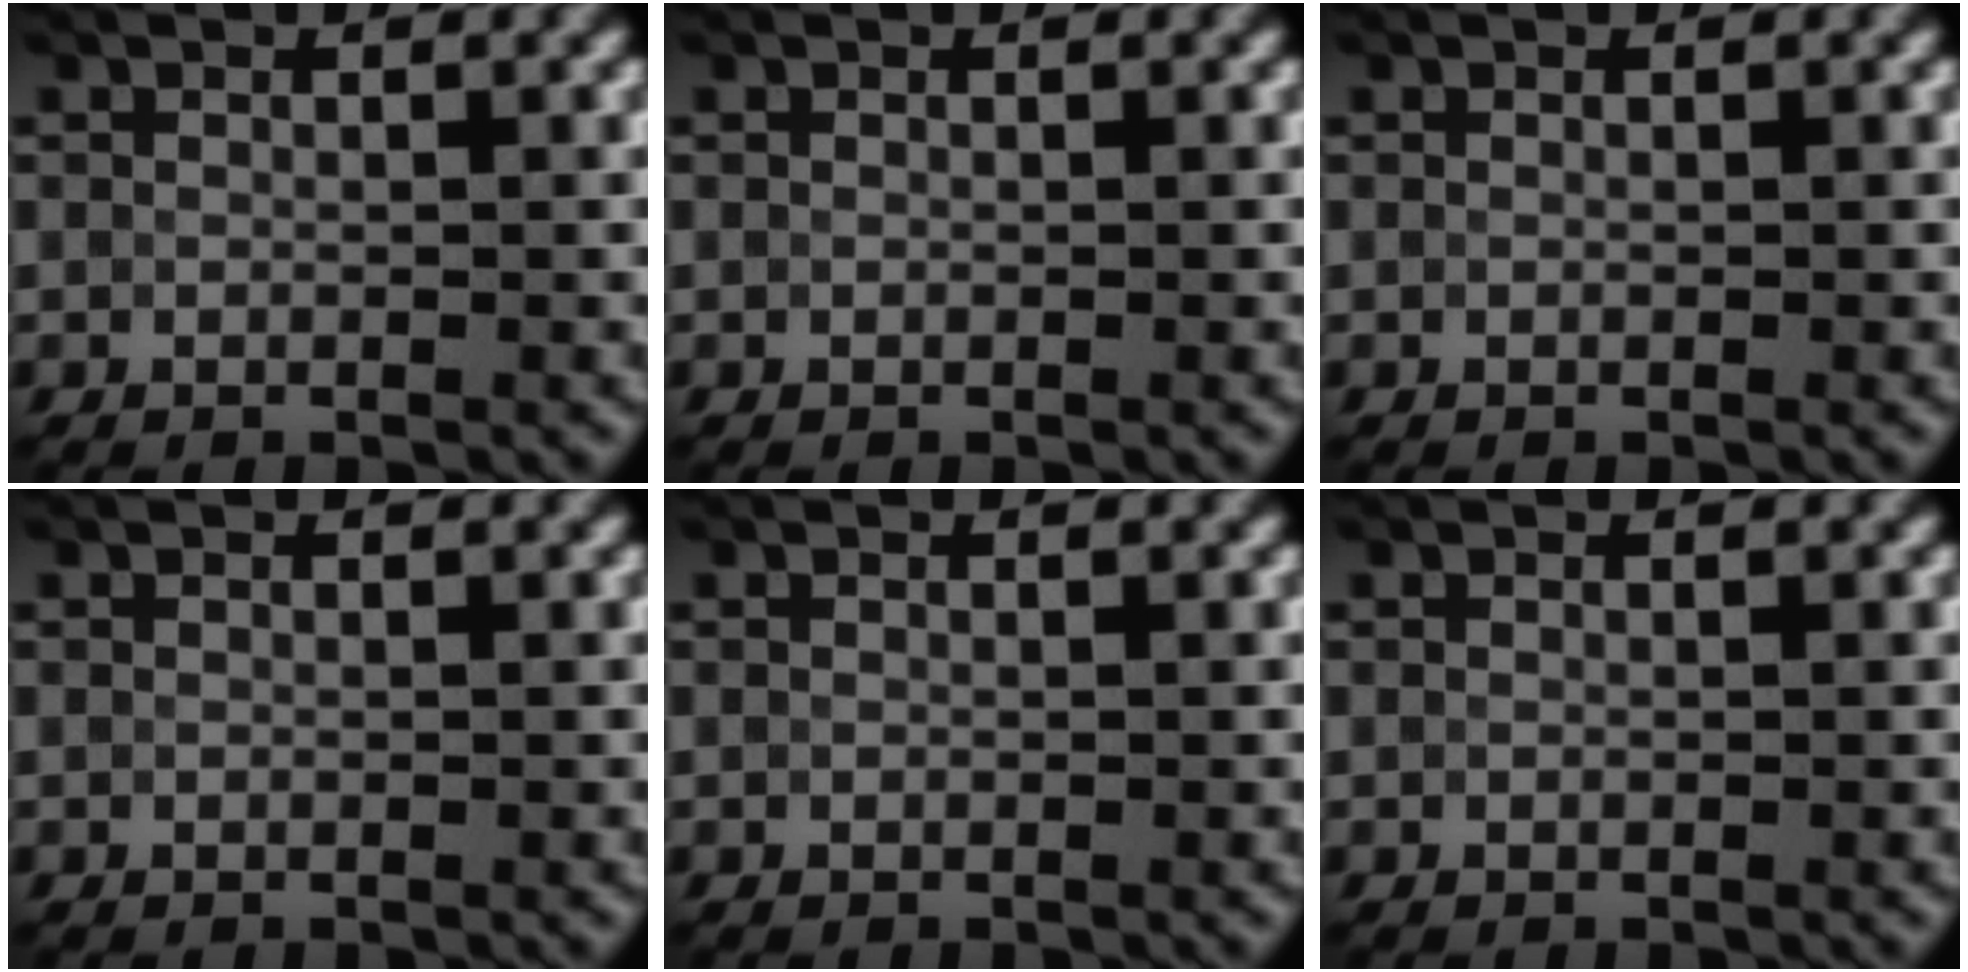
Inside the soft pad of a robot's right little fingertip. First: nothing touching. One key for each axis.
{"total": 0.0}
{"total": 0.0}
{"total": 0.0}
{"total": 0.0}
{"total": 0.0}